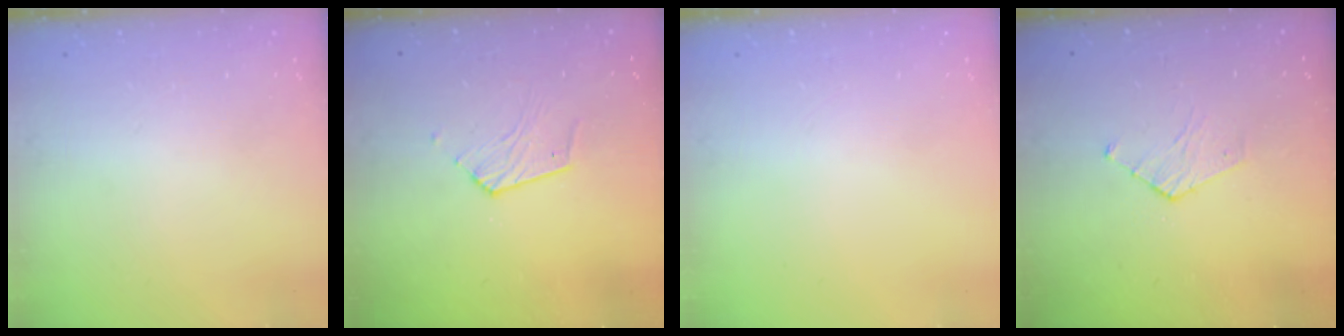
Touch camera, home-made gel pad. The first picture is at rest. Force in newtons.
{"total": 5.1, "press": 5.1, "slide": 0.5}
{"total": 0.0}
{"total": 2.8, "press": 2.8, "slide": 0.3}